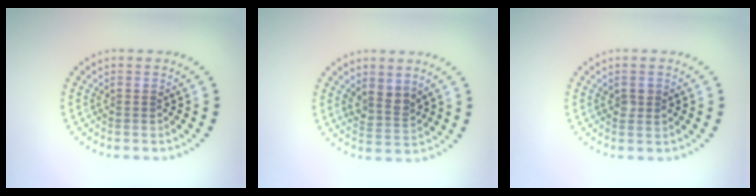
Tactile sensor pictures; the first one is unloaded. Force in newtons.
{"total": 2.2, "press": 1.8, "slide": 1.1}
{"total": 1.0, "press": 1.0, "slide": 0.2}